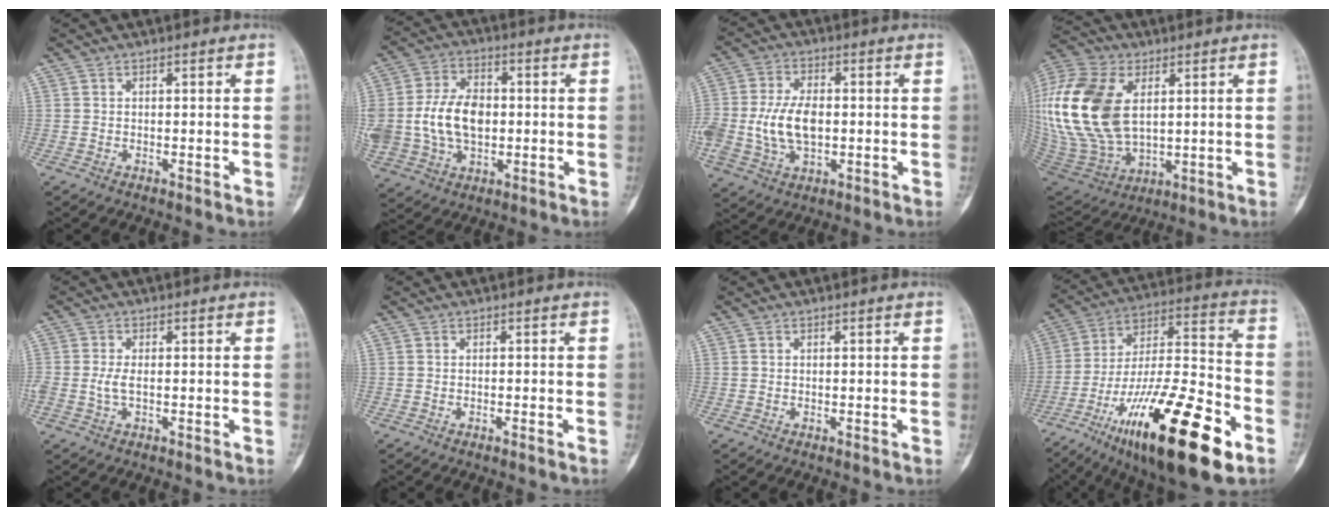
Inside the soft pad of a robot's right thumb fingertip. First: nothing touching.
{"total": 15.9, "force": [-0.3, 11.1, 11.4], "torque": [-0.221, 0.013, 0.007]}
{"total": 11.2, "force": [-0.6, 6.9, 8.8], "torque": [-0.172, 0.008, -0.006]}
{"total": 26.9, "force": [5.1, 16.6, 20.5], "torque": [-0.467, -0.009, 0.104]}
{"total": 2.5, "force": [-0.3, 1.1, 2.2], "torque": [-0.055, 0.001, -0.004]}
{"total": 0.7, "force": [-0.5, -0.1, 0.5], "torque": [-0.014, 0.004, -0.005]}
{"total": 0.0}
{"total": 29.4, "force": [-14.1, 8.5, 24.4], "torque": [-0.406, 0.058, -0.229]}